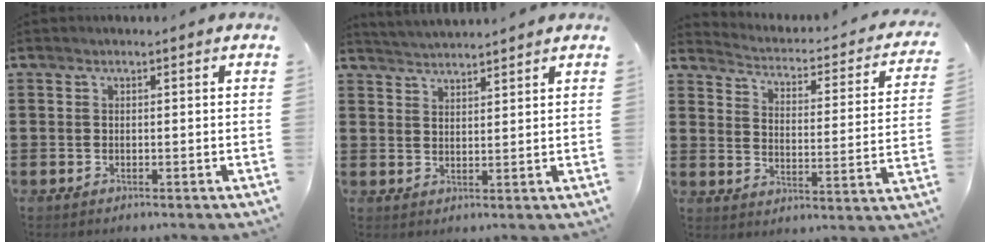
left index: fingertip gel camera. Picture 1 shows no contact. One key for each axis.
{"total": 2.8, "fx": 2.7, "fy": -0.5, "fz": -0.2, "tx": -0.005, "ty": -0.009, "tz": 0.051}
{"total": 2.0, "fx": 1.9, "fy": 0.2, "fz": 0.6, "tx": -0.031, "ty": -0.026, "tz": 0.019}